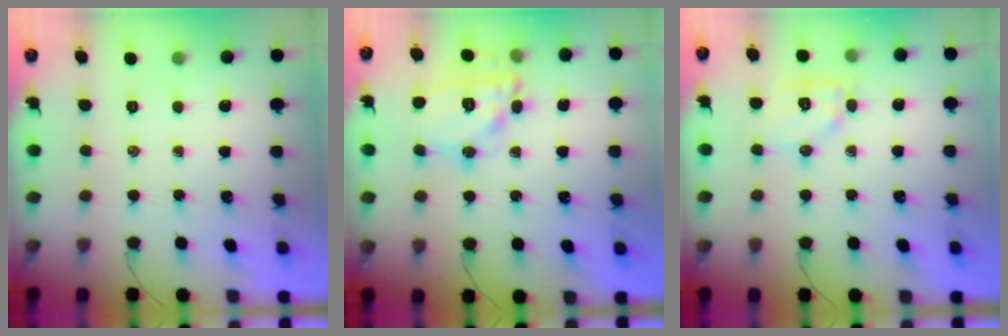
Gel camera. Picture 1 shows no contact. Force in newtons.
{"total": 14.4, "press": 14.4, "slide": 0.5}
{"total": 10.3, "press": 10.3, "slide": 0.2}